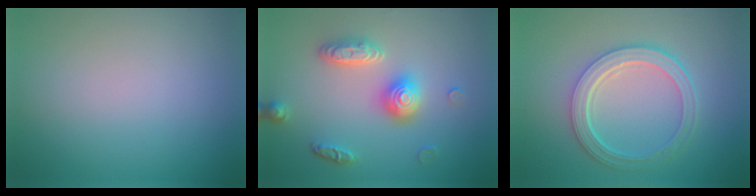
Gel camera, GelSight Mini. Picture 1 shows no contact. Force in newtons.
{"total": 3.9, "press": 3.5, "slide": 1.8}
{"total": 5.2, "press": 4.0, "slide": 3.4}